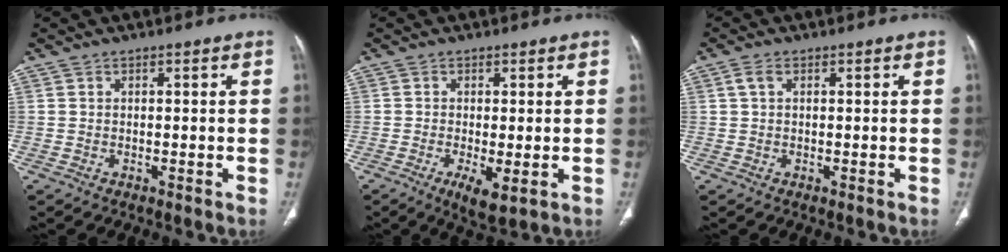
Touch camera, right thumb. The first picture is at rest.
{"total": 5.0, "force": [-1.5, 1.6, 4.5], "torque": [-0.082, -0.015, -0.022]}
{"total": 1.7, "force": [0.6, 0.9, 1.2], "torque": [-0.031, 0.008, 0.013]}